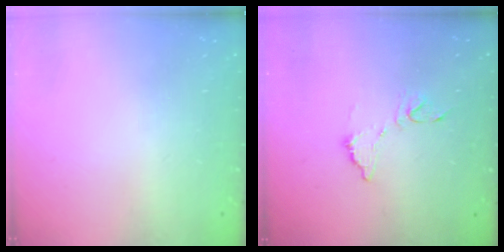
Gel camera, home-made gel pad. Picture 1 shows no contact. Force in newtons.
{"total": 8.8, "press": 8.8, "slide": 0.4}